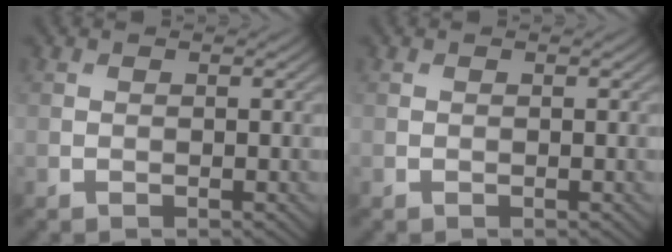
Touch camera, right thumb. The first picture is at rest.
{"total": 0.0}